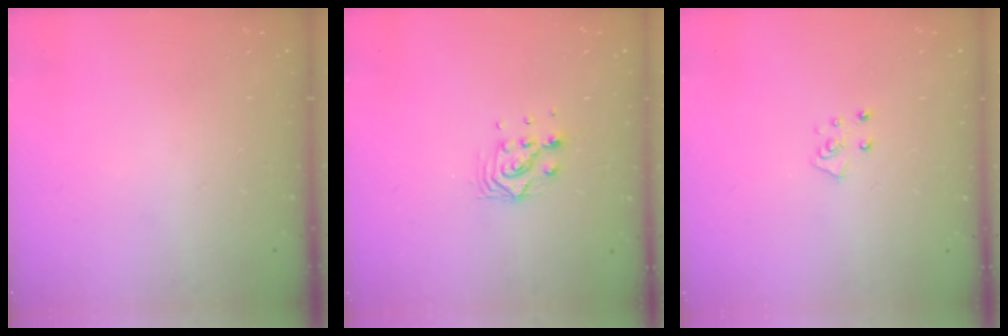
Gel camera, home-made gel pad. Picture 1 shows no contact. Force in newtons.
{"total": 7.0, "press": 7.0, "slide": 0.5}
{"total": 5.3, "press": 5.3, "slide": 0.5}